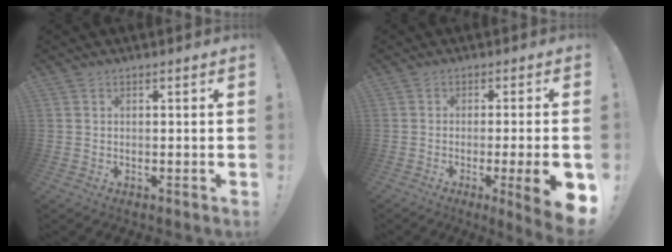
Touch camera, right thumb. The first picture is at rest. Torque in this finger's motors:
{"motor_torque": [2.12, 2.86, 1.57, -1.17, 0.37]}